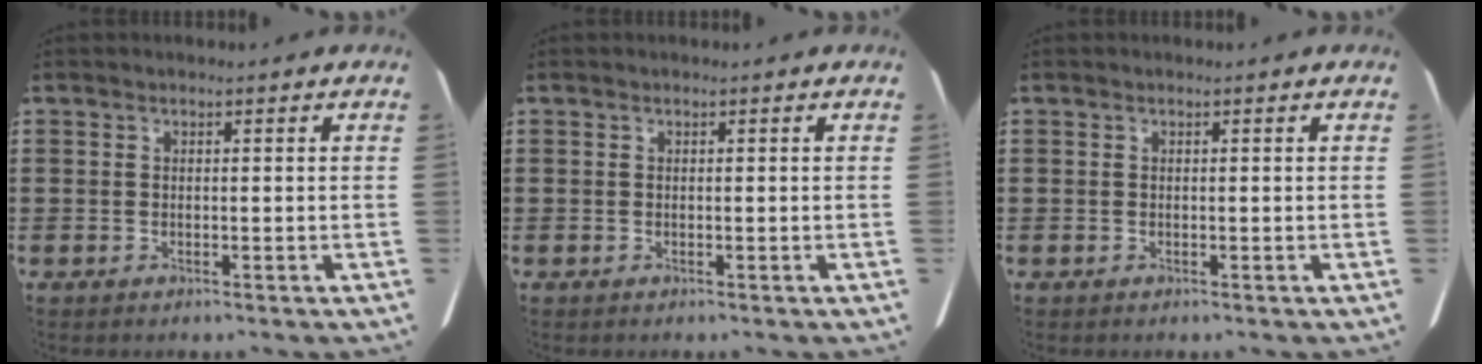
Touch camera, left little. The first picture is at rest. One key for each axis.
{"total": 0.0}
{"total": 0.0}